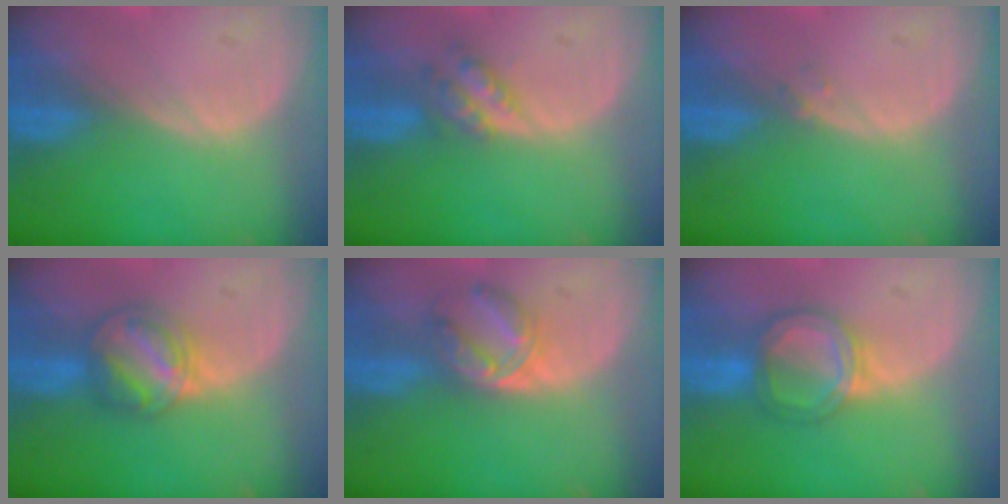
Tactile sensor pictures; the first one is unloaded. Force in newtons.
{"total": 3.7, "press": 3.7, "slide": 0.3}
{"total": 0.9, "press": 0.9, "slide": 0.2}
{"total": 6.7, "press": 6.3, "slide": 2.3}
{"total": 5.8, "press": 5.6, "slide": 1.7}
{"total": 6.1, "press": 5.5, "slide": 2.7}